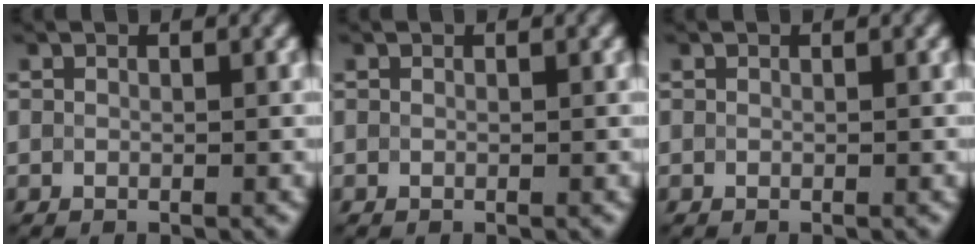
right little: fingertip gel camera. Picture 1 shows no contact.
{"total": 0.0}
{"total": 0.0}